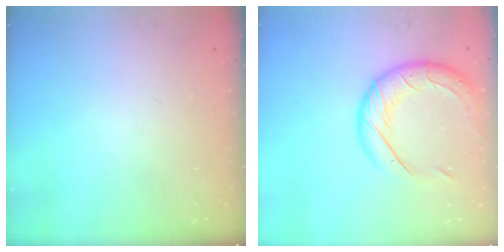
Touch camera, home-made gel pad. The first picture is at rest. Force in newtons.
{"total": 17.6, "press": 17.4, "slide": 2.5}